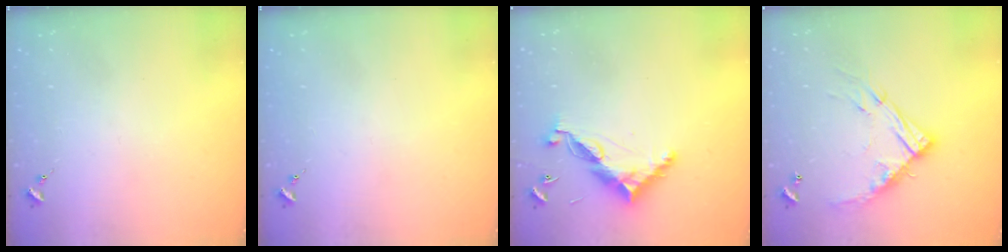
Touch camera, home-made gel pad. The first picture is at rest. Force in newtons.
{"total": 0.0}
{"total": 10.4, "press": 10.4, "slide": 0.4}
{"total": 13.8, "press": 13.8, "slide": 1.0}